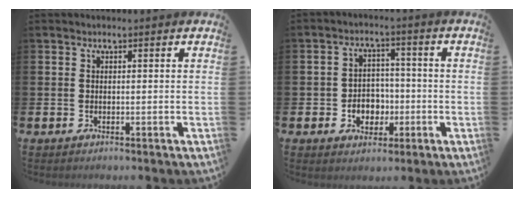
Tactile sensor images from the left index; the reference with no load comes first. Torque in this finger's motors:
{"motor_torque": [0.85, -0.10, 0.44, 0.09]}